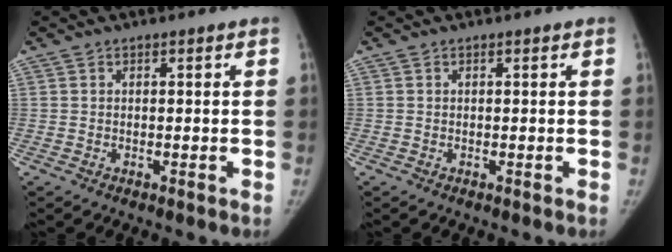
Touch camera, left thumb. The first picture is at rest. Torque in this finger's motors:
{"motor_torque": [-0.11, -0.11, 0.17, -0.04, 0.00]}